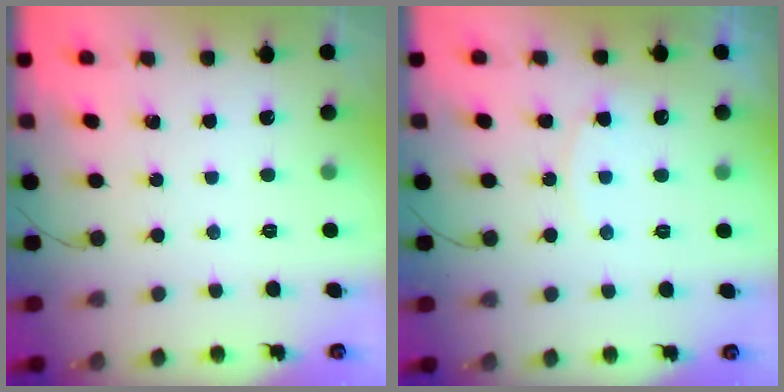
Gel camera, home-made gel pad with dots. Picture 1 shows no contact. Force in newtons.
{"total": 7.0, "press": 7.0, "slide": 0.5}